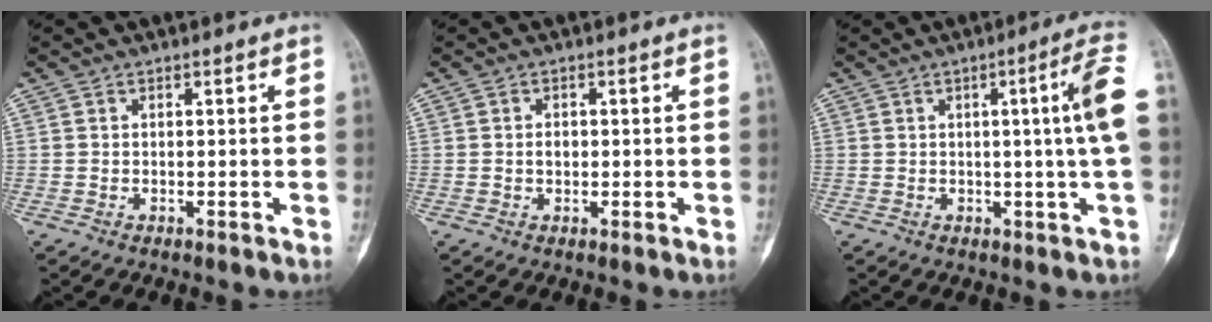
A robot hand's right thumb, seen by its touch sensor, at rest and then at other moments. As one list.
[{"total": 1.6, "force": [0.0, 1.2, 1.1], "torque": [-0.015, 0.003, -0.001]}, {"total": 8.6, "force": [0.5, -0.7, 8.6], "torque": [-0.128, 0.004, 0.008]}]